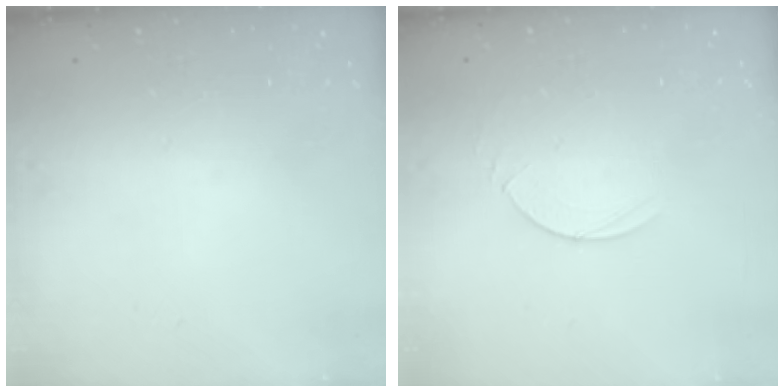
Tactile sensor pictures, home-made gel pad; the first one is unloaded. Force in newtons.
{"total": 4.9, "press": 4.9, "slide": 0.4}